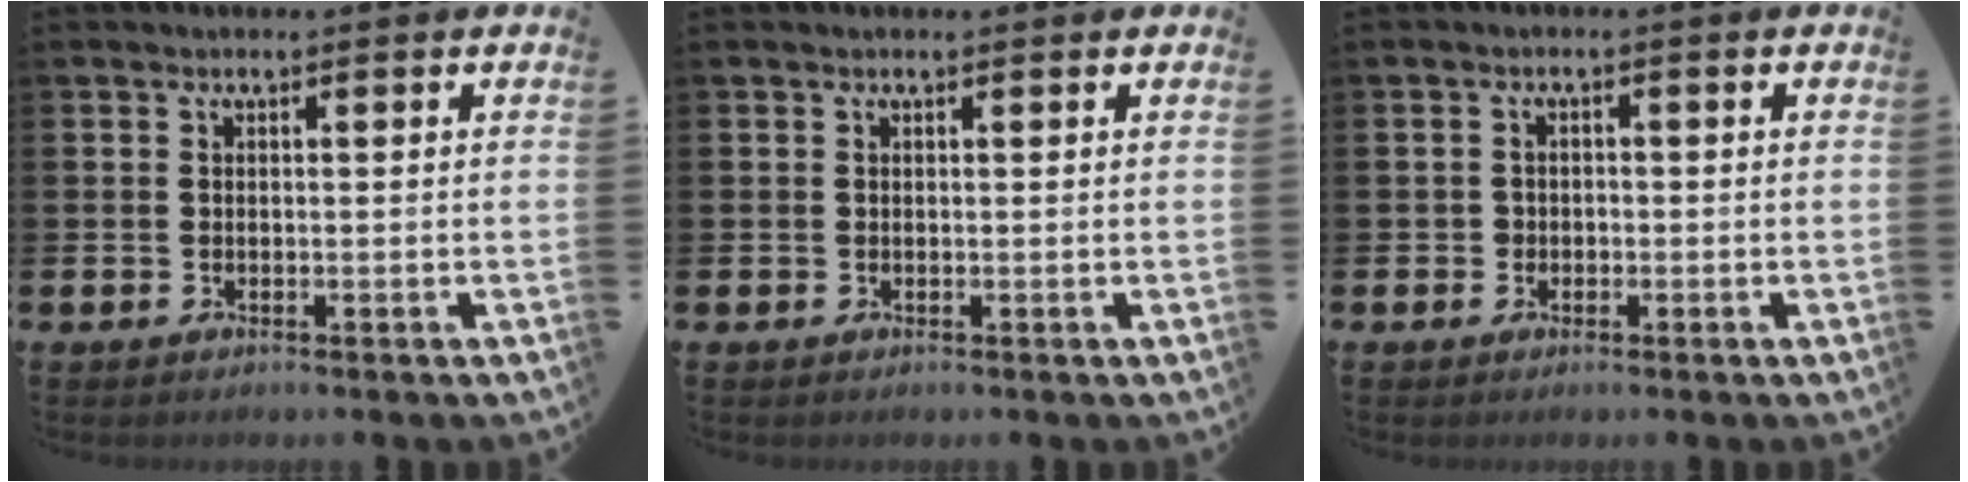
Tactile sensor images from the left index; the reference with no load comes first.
{"total": 0.0}
{"total": 1.4, "force": [-0.5, 1.3, 0.2], "torque": [-0.003, 0.004, -0.013]}